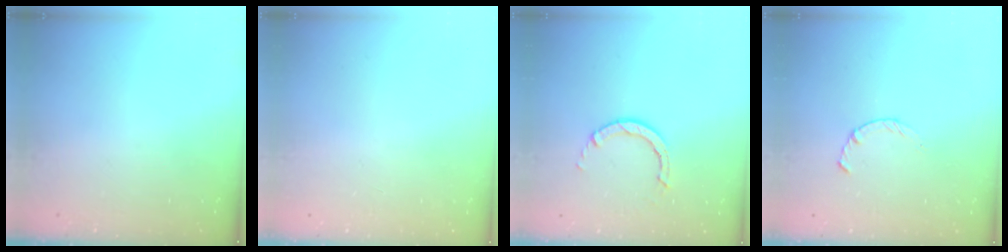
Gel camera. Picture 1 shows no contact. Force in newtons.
{"total": 2.6, "press": 2.6, "slide": 0.2}
{"total": 2.8, "press": 2.8, "slide": 0.2}
{"total": 2.4, "press": 2.3, "slide": 0.4}